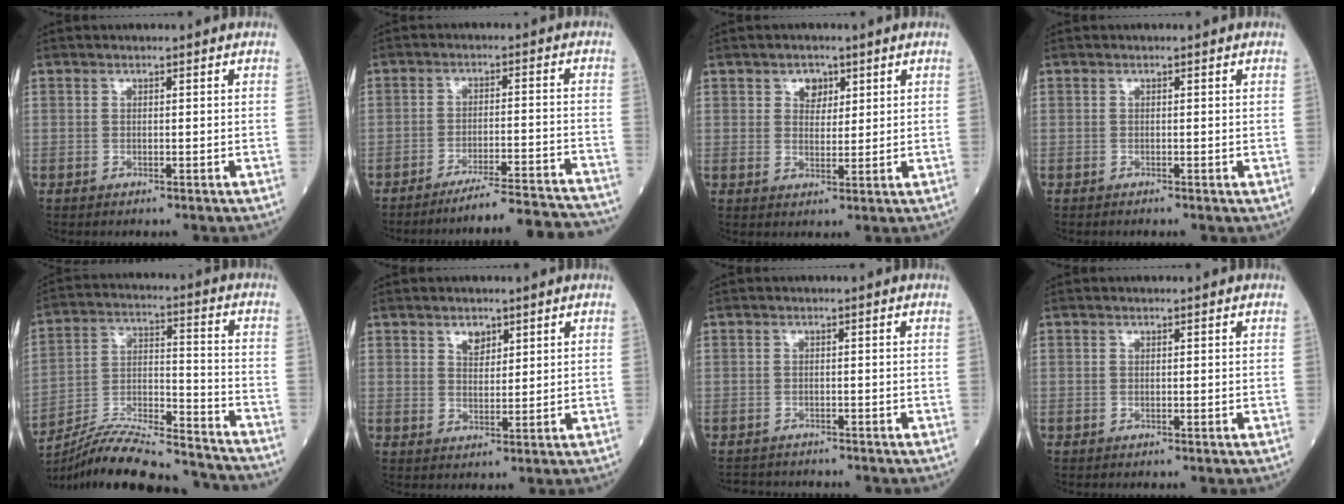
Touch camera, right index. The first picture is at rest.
{"total": 15.1, "force": [-14.5, -0.8, 3.9], "torque": [-0.032, -0.001, -0.198]}
{"total": 3.0, "force": [1.6, 2.1, 1.4], "torque": [-0.018, 0.003, 0.025]}
{"total": 0.0}
{"total": 21.1, "force": [-19.7, 2.1, 7.4], "torque": [-0.146, 0.002, -0.317]}
{"total": 2.7, "force": [1.8, 1.5, 1.3], "torque": [-0.023, -0.001, 0.033]}
{"total": 3.5, "force": [-3.3, 1.2, 0.0], "torque": [0.002, -0.006, -0.053]}
{"total": 0.0}